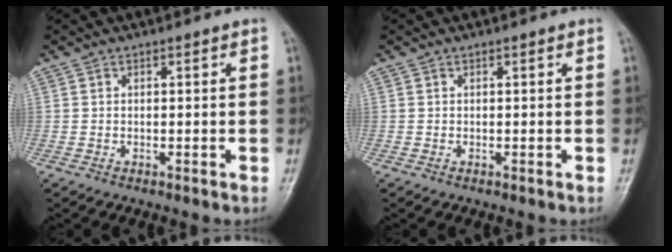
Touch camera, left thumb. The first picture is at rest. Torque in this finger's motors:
{"motor_torque": [0.00, 0.00, 0.00, 0.00, 0.00]}